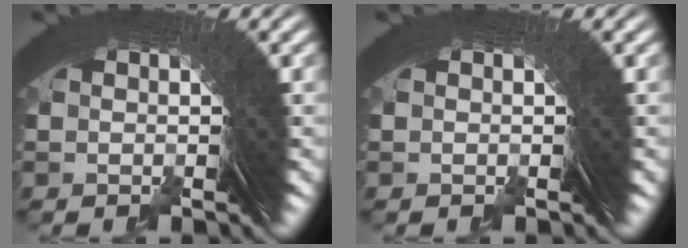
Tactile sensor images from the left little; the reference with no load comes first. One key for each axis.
{"total": 0.0}